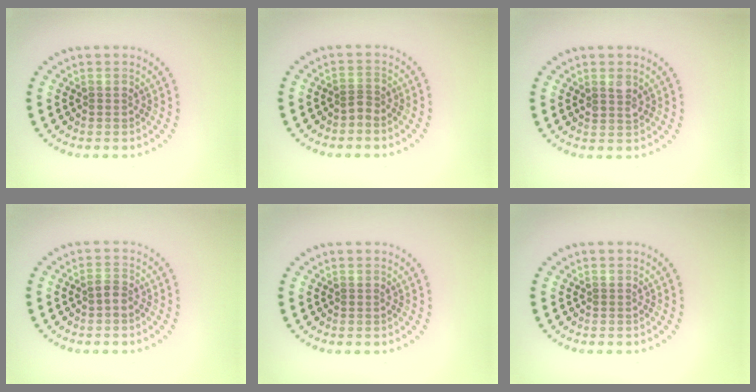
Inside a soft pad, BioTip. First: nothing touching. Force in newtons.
{"total": 0.9, "press": 0.5, "slide": 0.7}
{"total": 1.4, "press": 1.3, "slide": 0.5}
{"total": 1.1, "press": 1.1, "slide": 0.5}
{"total": 0.0}
{"total": 0.0}